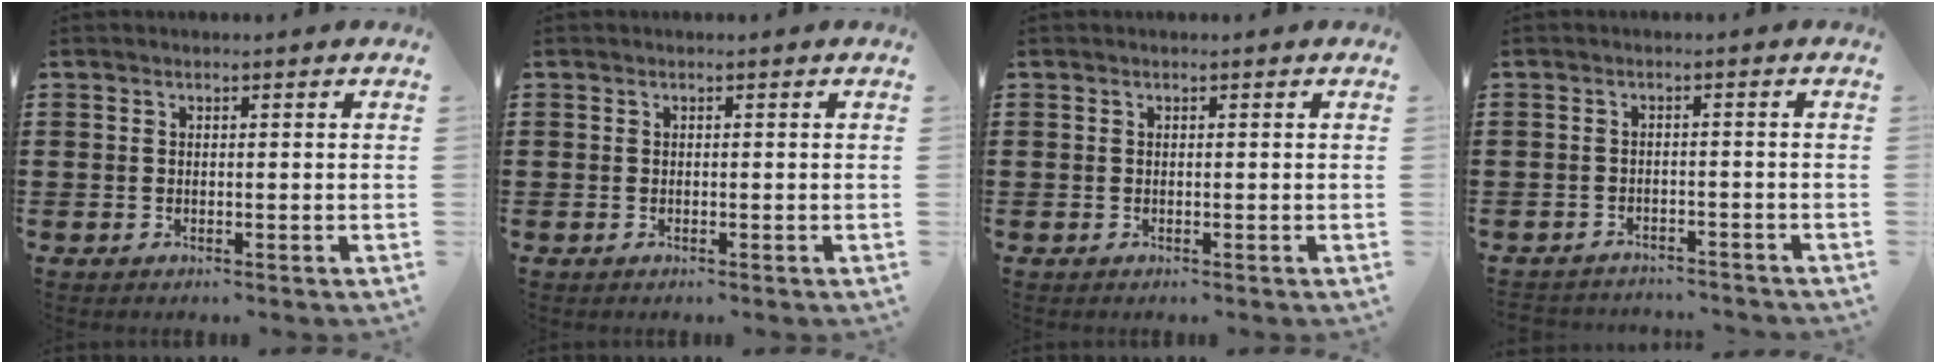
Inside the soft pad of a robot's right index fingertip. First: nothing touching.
{"total": 0.0}
{"total": 0.0}
{"total": 2.2, "force": [-2.2, 0.3, -0.2], "torque": [-0.005, 0.000, -0.050]}